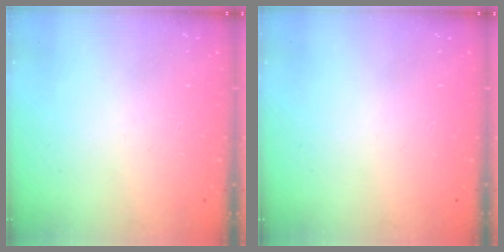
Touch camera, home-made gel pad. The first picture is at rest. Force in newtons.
{"total": 0.0}